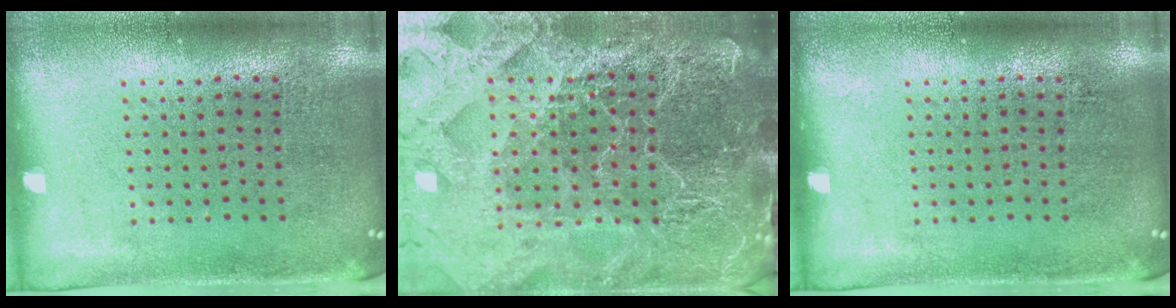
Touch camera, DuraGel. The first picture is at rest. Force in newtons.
{"total": 5.6, "press": 5.0, "slide": 2.5}
{"total": 0.0}